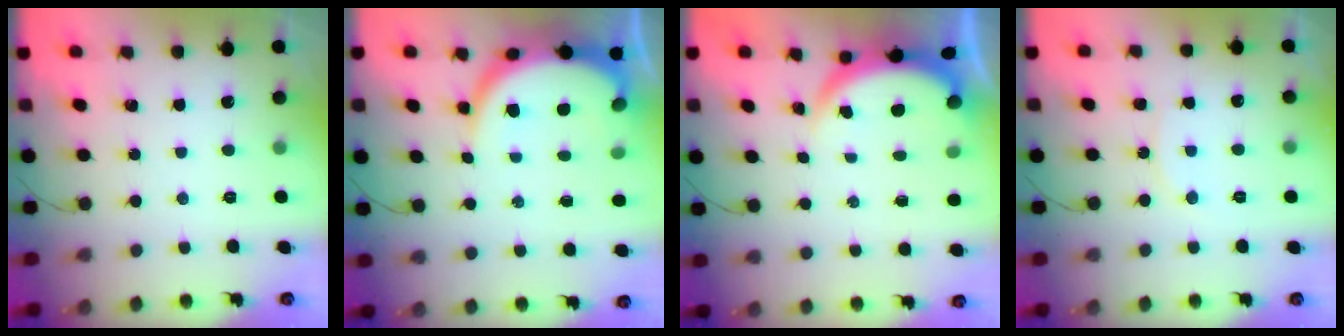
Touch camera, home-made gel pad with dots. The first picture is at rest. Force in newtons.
{"total": 10.4, "press": 10.3, "slide": 1.0}
{"total": 3.8, "press": 3.8, "slide": 0.1}
{"total": 6.0, "press": 6.0, "slide": 0.7}